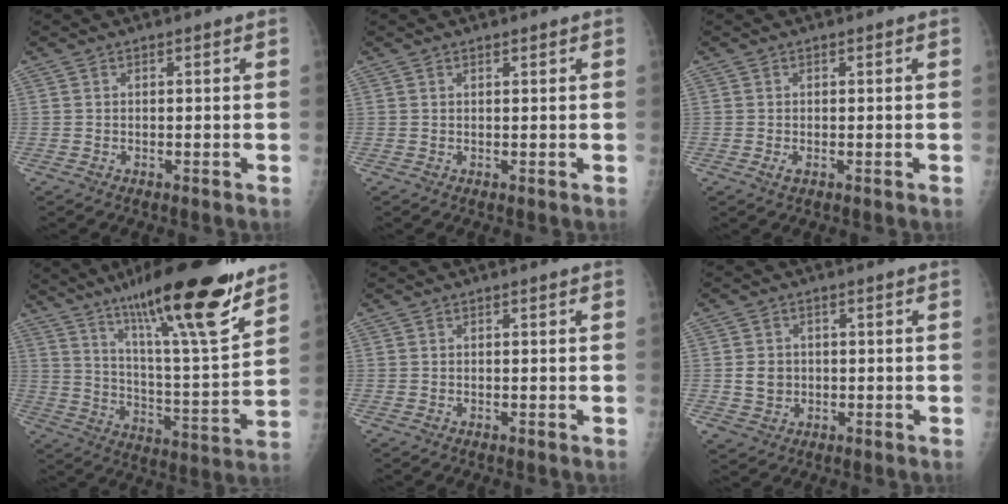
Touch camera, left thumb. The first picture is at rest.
{"total": 0.6, "force": [0.5, 0.2, 0.1], "torque": [-0.006, -0.004, 0.009]}
{"total": 1.0, "force": [-0.1, 0.6, 0.8], "torque": [-0.018, -0.003, -0.002]}
{"total": 24.2, "force": [16.2, 3.5, 17.6], "torque": [-0.262, -0.072, 0.267]}
{"total": 0.0}
{"total": 4.4, "force": [0.0, 4.0, 1.9], "torque": [-0.017, 0.001, 0.009]}